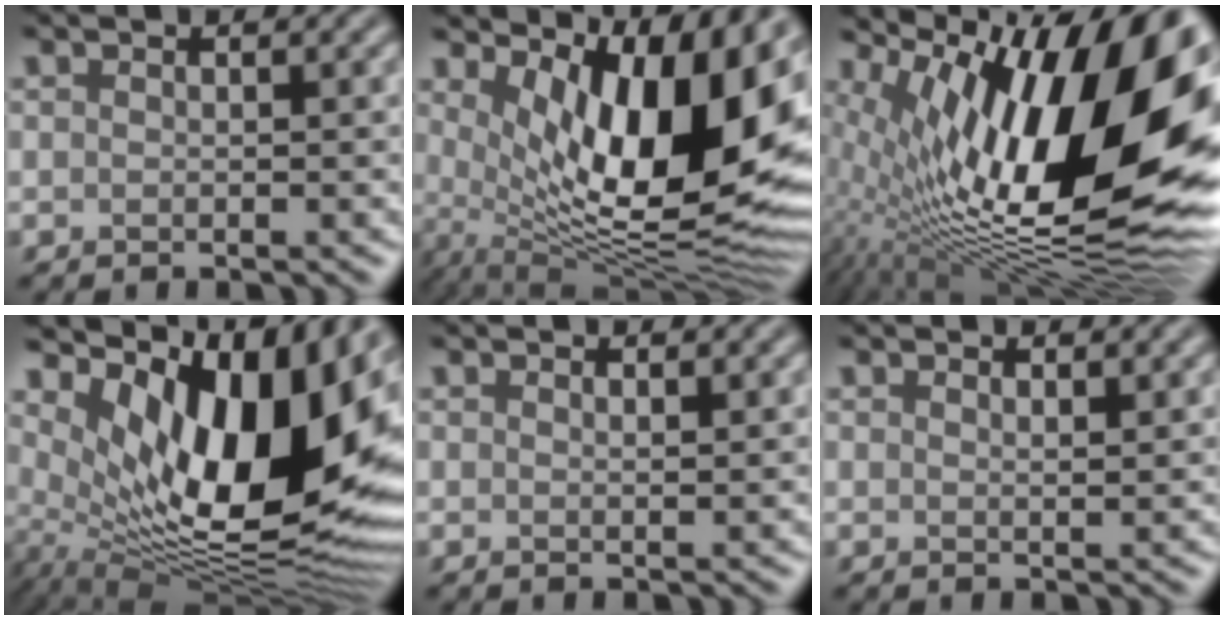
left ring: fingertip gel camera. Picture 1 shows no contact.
{"total": 13.1, "force": [3.5, 5.1, 11.5], "torque": [-0.157, -0.021, 0.064]}
{"total": 18.9, "force": [4.7, 8.0, 16.5], "torque": [-0.257, 0.014, 0.071]}
{"total": 15.5, "force": [4.3, 7.0, 13.1], "torque": [-0.191, -0.014, 0.076]}
{"total": 0.7, "force": [0.6, 0.1, 0.3], "torque": [-0.002, -0.001, 0.010]}
{"total": 1.0, "force": [0.8, 0.2, 0.5], "torque": [-0.004, -0.001, 0.014]}